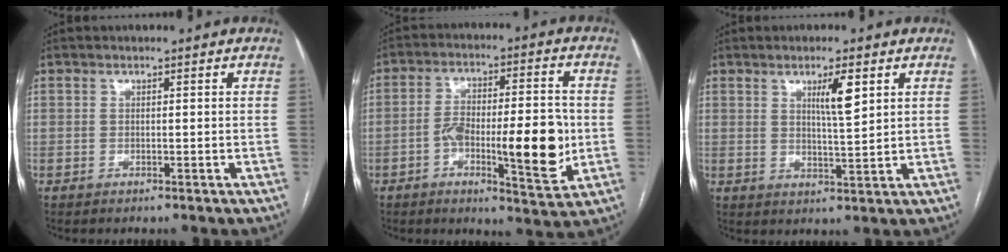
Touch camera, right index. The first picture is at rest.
{"total": 13.3, "force": [-2.5, 3.3, 12.7], "torque": [-0.196, 0.014, -0.033]}
{"total": 5.0, "force": [2.3, 0.5, 4.4], "torque": [-0.079, -0.004, 0.039]}